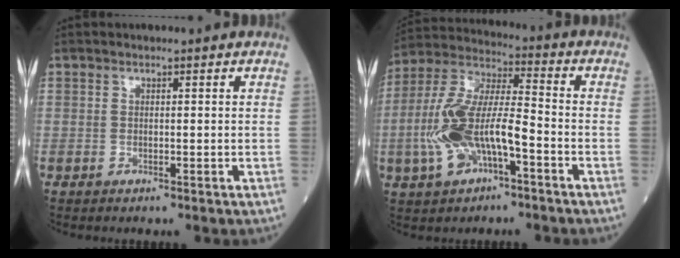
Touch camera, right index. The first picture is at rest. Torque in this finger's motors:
{"motor_torque": [0.52, -0.23, 0.60, 0.21]}